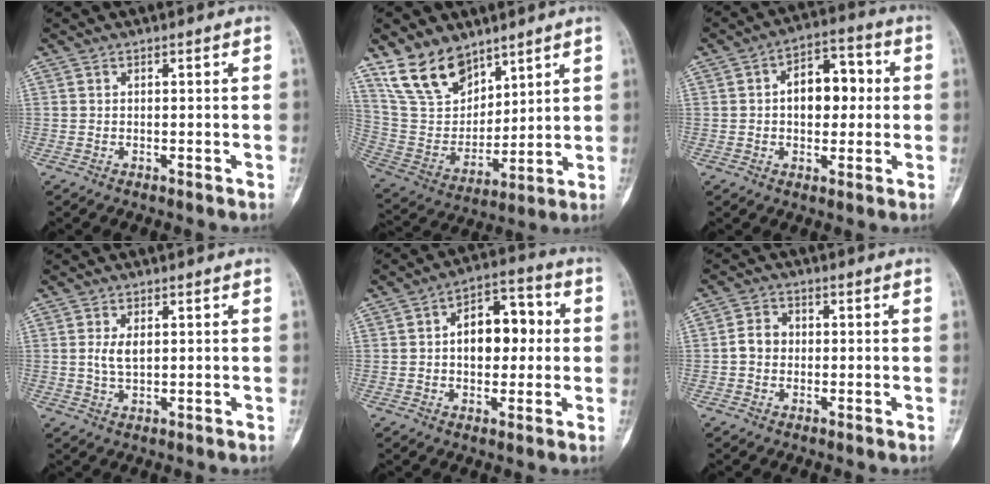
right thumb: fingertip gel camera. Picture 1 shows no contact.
{"total": 14.5, "force": [10.3, 8.2, 6.1], "torque": [-0.090, -0.055, 0.218]}
{"total": 10.6, "force": [0.9, 6.8, 8.1], "torque": [-0.089, 0.026, 0.010]}
{"total": 3.5, "force": [0.7, 1.9, 2.9], "torque": [-0.058, -0.005, 0.016]}
{"total": 11.9, "force": [1.0, 7.5, 9.2], "torque": [-0.101, 0.029, 0.010]}
{"total": 3.9, "force": [-0.3, 3.4, 2.0], "torque": [-0.026, 0.013, -0.013]}